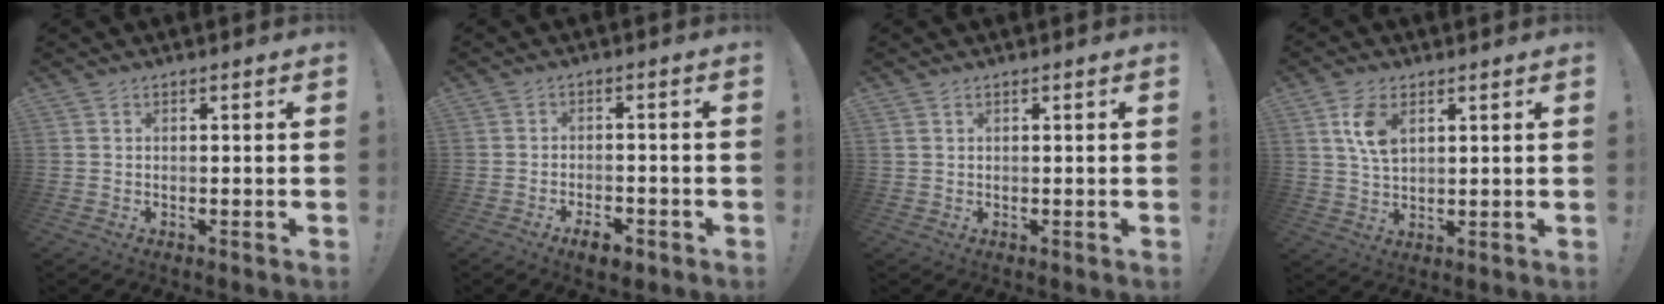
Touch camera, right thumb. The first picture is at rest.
{"total": 5.3, "force": [-3.5, 2.0, 3.5], "torque": [-0.039, 0.015, -0.056]}
{"total": 0.9, "force": [0.6, 0.5, 0.5], "torque": [-0.015, 0.004, 0.014]}
{"total": 8.0, "force": [3.4, 4.6, 5.6], "torque": [-0.112, -0.003, 0.063]}